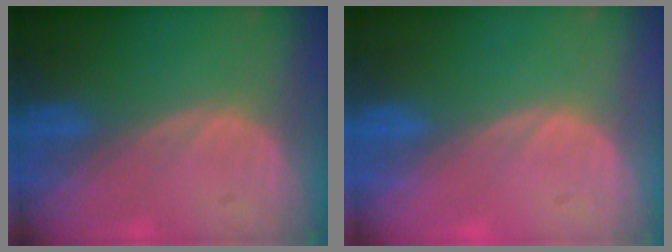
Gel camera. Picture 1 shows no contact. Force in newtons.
{"total": 0.0}